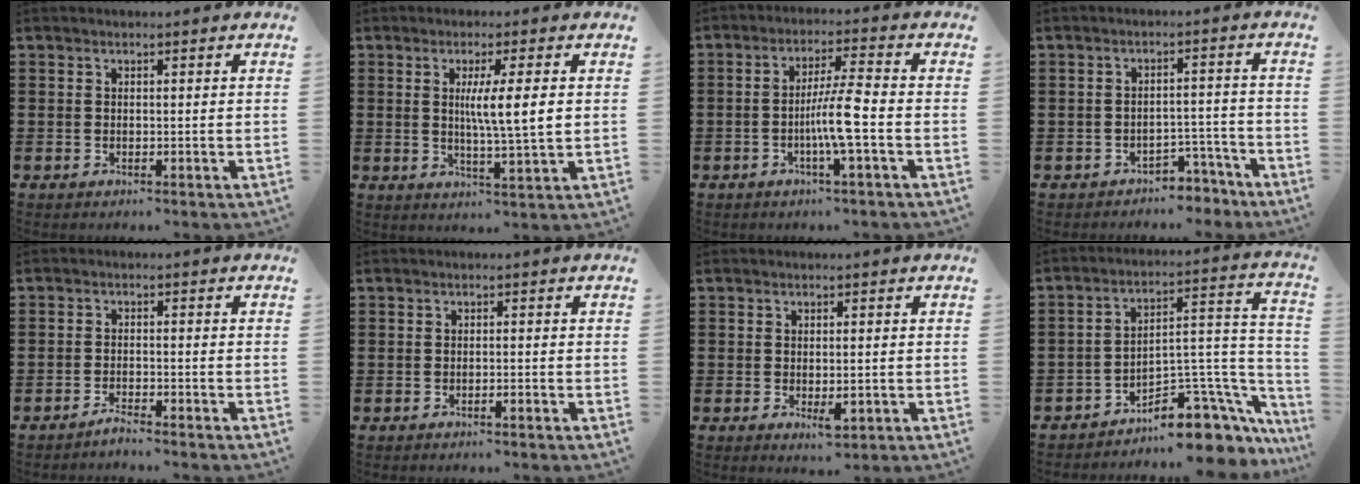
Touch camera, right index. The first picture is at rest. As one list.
[{"total": 6.6, "force": [1.2, 0.2, 6.5], "torque": [-0.124, -0.004, 0.015]}, {"total": 6.6, "force": [-1.9, -0.1, 6.3], "torque": [-0.117, -0.004, -0.040]}, {"total": 3.5, "force": [-3.3, 1.0, 0.6], "torque": [-0.013, 0.009, -0.067]}, {"total": 1.8, "force": [-1.8, -0.1, 0.3], "torque": [-0.008, 0.003, -0.034]}, {"total": 0.5, "force": [-0.5, 0.0, 0.3], "torque": [-0.006, -0.002, -0.009]}, {"total": 2.7, "force": [-0.6, 1.0, 2.4], "torque": [-0.048, -0.002, -0.011]}, {"total": 8.2, "force": [-6.6, 3.1, 3.7], "torque": [-0.045, 0.015, -0.122]}]